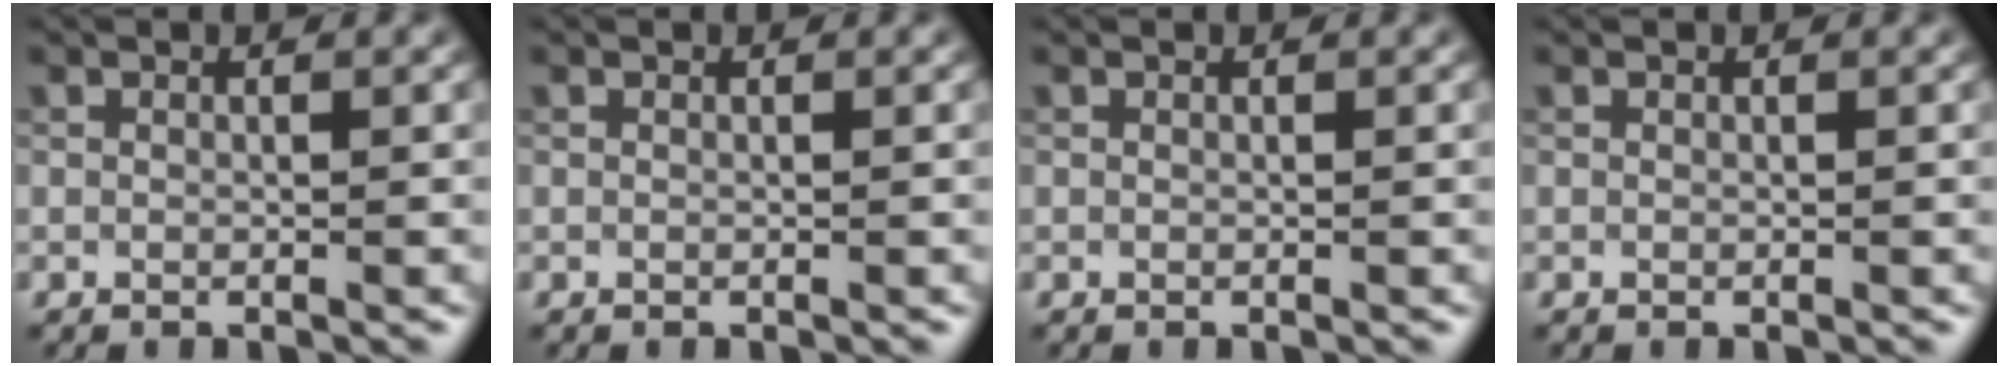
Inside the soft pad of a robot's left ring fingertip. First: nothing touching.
{"total": 0.0}
{"total": 0.0}
{"total": 0.0}